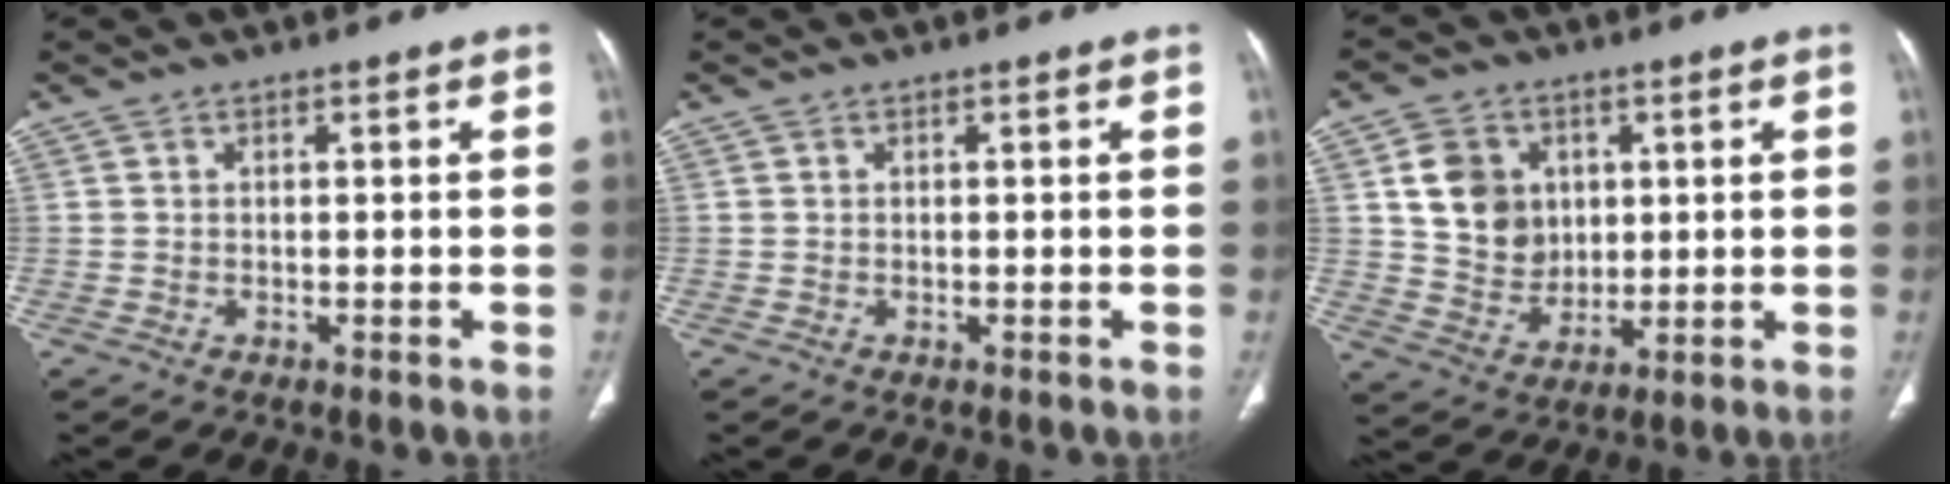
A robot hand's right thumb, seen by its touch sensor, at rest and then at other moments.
{"total": 0.0}
{"total": 10.8, "force": [2.9, 9.1, 5.0], "torque": [-0.053, -0.015, 0.062]}